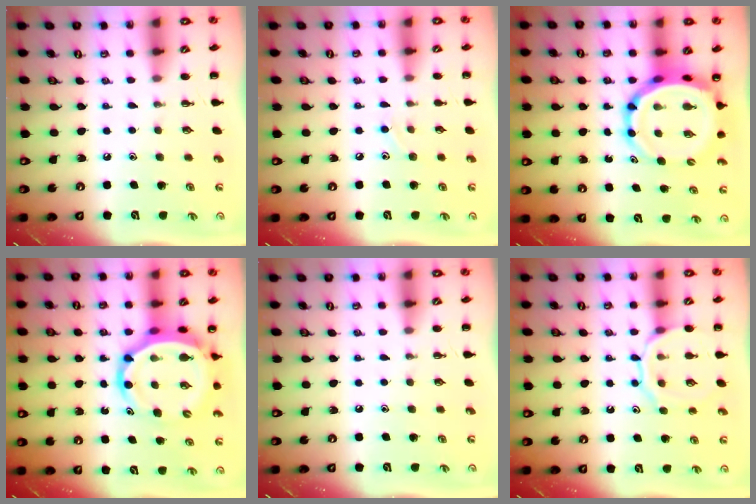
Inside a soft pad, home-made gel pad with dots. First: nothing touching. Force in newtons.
{"total": 5.7, "press": 5.4, "slide": 1.9}
{"total": 10.5, "press": 10.0, "slide": 3.2}
{"total": 10.0, "press": 9.6, "slide": 3.0}
{"total": 0.0}
{"total": 11.4, "press": 11.4, "slide": 0.8}